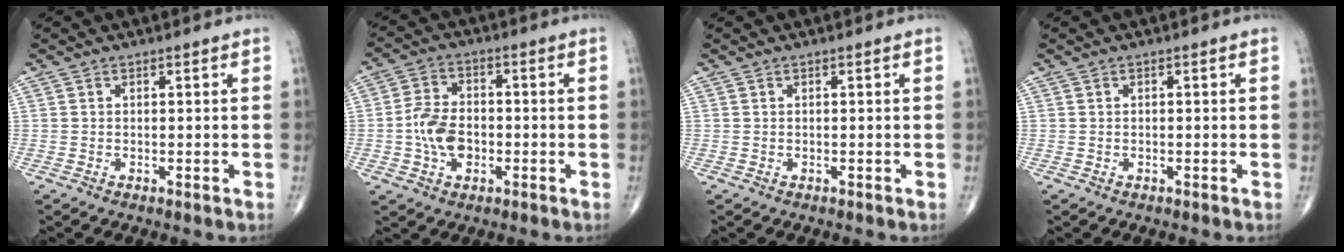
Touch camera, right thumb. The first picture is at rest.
{"total": 8.1, "force": [-1.6, 5.5, 5.7], "torque": [-0.096, 0.015, -0.036]}
{"total": 0.0}
{"total": 0.0}